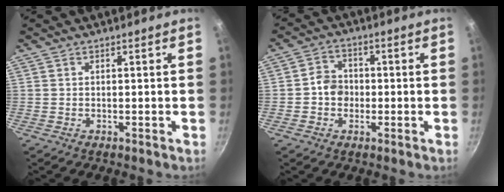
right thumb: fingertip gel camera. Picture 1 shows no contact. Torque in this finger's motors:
{"motor_torque": [-0.04, -0.08, 0.60, -0.02, 0.08]}